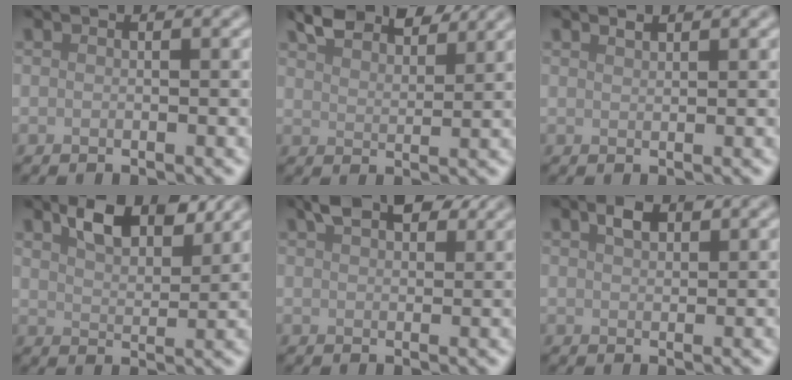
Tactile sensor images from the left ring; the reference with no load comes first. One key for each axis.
{"total": 5.1, "fx": 4.1, "fy": 1.9, "fz": 2.4, "tx": -0.045, "ty": 0.011, "tz": 0.072}
{"total": 0.6, "fx": 0.6, "fy": 0.1, "fz": 0.0, "tx": 0.000, "ty": -0.001, "tz": 0.014}
{"total": 4.7, "fx": 2.8, "fy": 2.3, "fz": 3.0, "tx": -0.055, "ty": 0.002, "tz": 0.046}
{"total": 4.6, "fx": 2.8, "fy": 2.3, "fz": 2.9, "tx": -0.048, "ty": 0.009, "tz": 0.045}
{"total": 2.0, "fx": 1.0, "fy": 1.1, "fz": 1.3, "tx": -0.023, "ty": 0.006, "tz": 0.019}